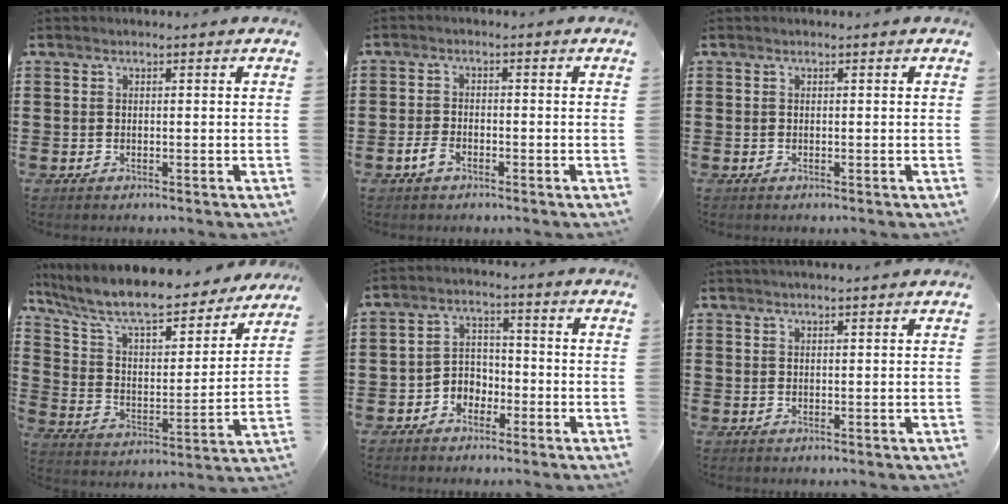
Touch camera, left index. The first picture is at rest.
{"total": 2.6, "force": [-1.6, 1.3, 1.6], "torque": [-0.037, 0.003, -0.033]}
{"total": 0.0}
{"total": 9.5, "force": [8.4, 1.5, 4.3], "torque": [-0.120, -0.063, 0.143]}
{"total": 3.6, "force": [-2.6, 2.3, 0.9], "torque": [-0.025, 0.008, -0.057]}
{"total": 1.2, "force": [1.1, -0.1, 0.4], "torque": [-0.009, -0.001, 0.022]}